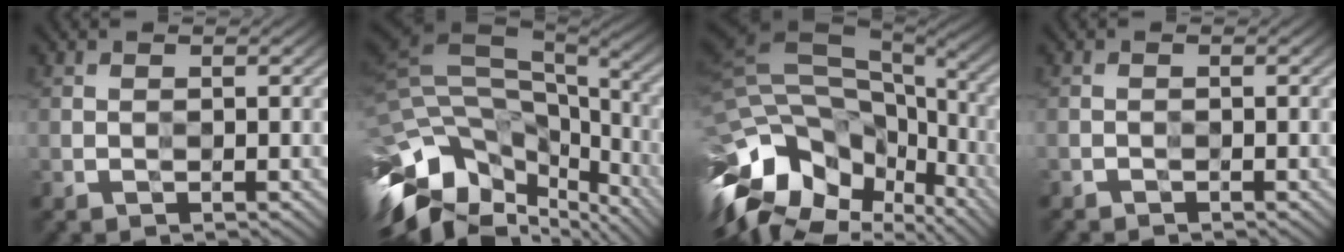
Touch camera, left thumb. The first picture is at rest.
{"total": 15.1, "force": [-5.7, 8.4, 11.3], "torque": [-0.262, -0.016, -0.082]}
{"total": 16.7, "force": [-5.6, 10.1, 12.1], "torque": [-0.263, -0.010, -0.084]}
{"total": 0.7, "force": [-0.7, 0.1, -0.1], "torque": [0.001, -0.003, -0.017]}